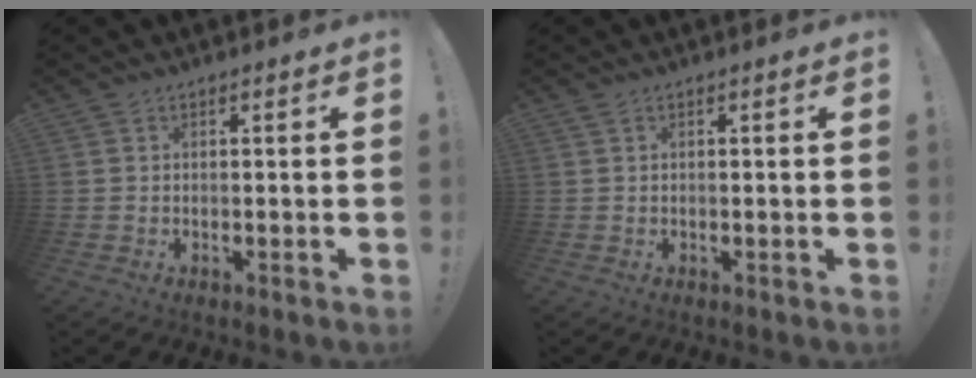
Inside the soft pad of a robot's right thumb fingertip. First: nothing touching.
{"total": 0.7, "force": [0.5, 0.0, 0.5], "torque": [-0.010, 0.000, 0.009]}